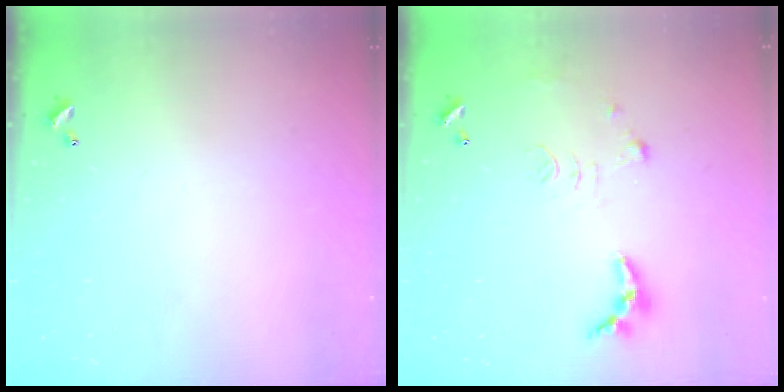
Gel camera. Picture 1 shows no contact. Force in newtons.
{"total": 9.3, "press": 9.3, "slide": 0.8}